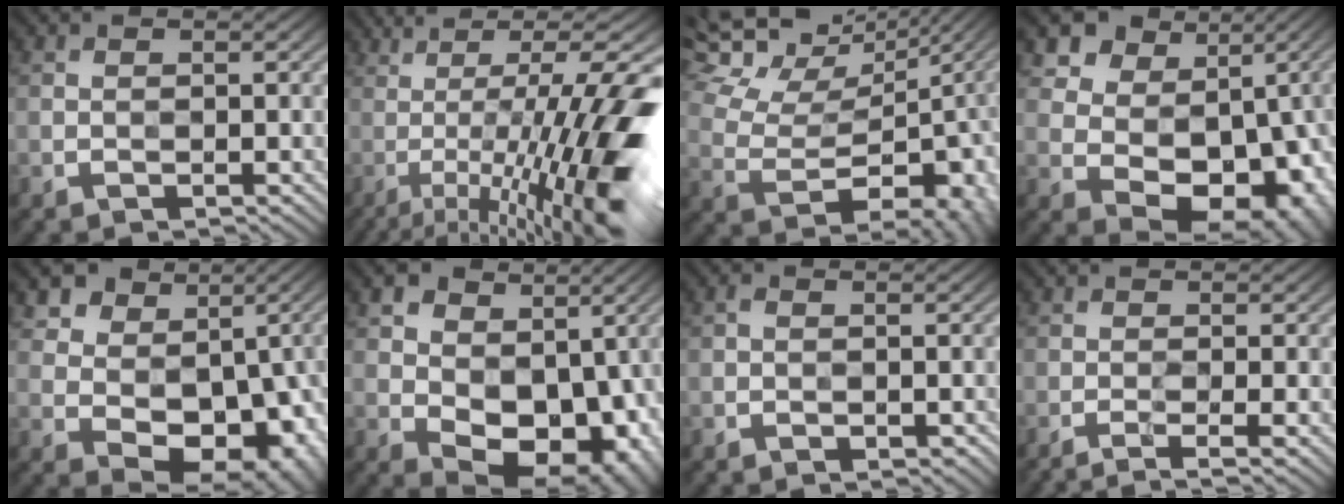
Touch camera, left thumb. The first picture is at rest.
{"total": 15.3, "force": [-2.0, 2.1, 15.1], "torque": [-0.187, 0.019, -0.018]}
{"total": 14.0, "force": [7.6, 7.5, 9.0], "torque": [-0.178, 0.040, 0.130]}
{"total": 12.6, "force": [3.3, 10.1, 6.7], "torque": [-0.100, 0.020, 0.064]}
{"total": 11.1, "force": [2.7, 8.8, 6.2], "torque": [-0.080, 0.011, 0.051]}
{"total": 13.1, "force": [1.0, 9.6, 8.8], "torque": [-0.109, -0.012, 0.030]}
{"total": 1.0, "force": [-0.7, 0.5, 0.5], "torque": [-0.006, 0.001, -0.016]}
{"total": 3.3, "force": [-2.3, -0.1, 2.4], "torque": [-0.036, 0.003, -0.045]}